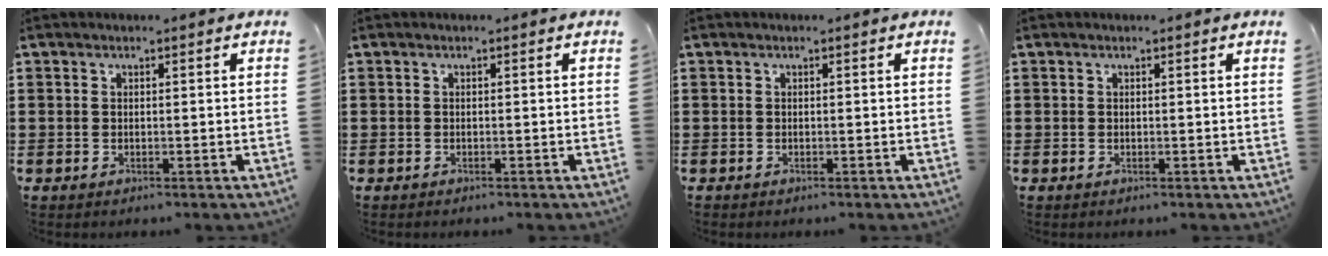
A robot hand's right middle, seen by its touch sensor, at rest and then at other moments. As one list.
[{"total": 0.0}, {"total": 0.0}, {"total": 0.0}]